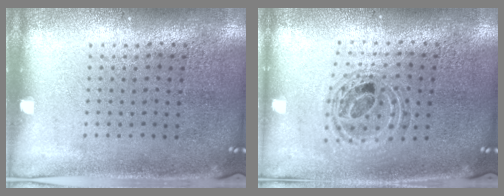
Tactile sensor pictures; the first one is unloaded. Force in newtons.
{"total": 0.8, "press": 0.8, "slide": 0.1}